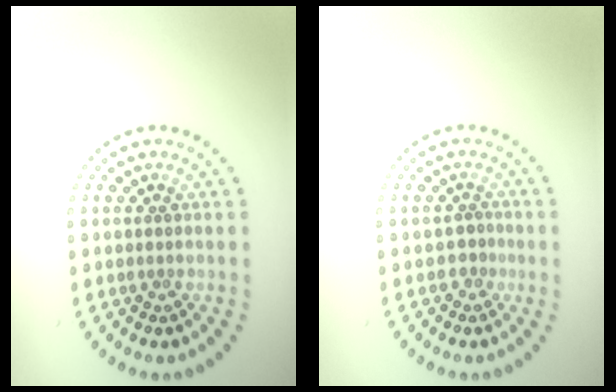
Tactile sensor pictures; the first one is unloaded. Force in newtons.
{"total": 1.0, "press": 0.7, "slide": 0.7}